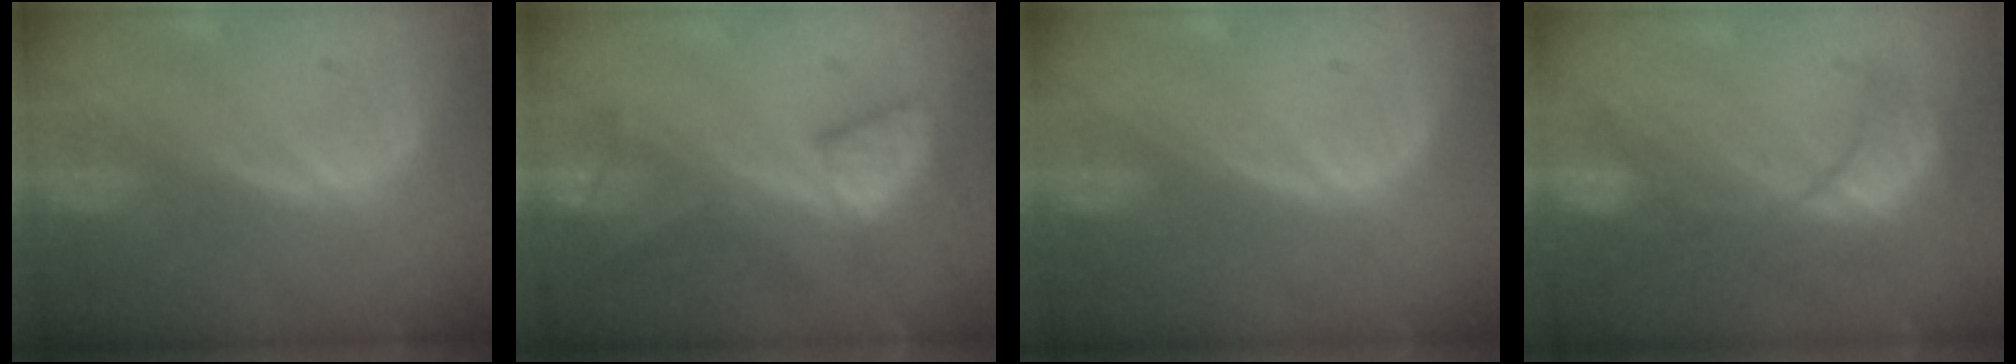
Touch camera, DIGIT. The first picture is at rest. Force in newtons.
{"total": 7.7, "press": 7.3, "slide": 2.6}
{"total": 0.0}
{"total": 8.0, "press": 7.9, "slide": 1.6}